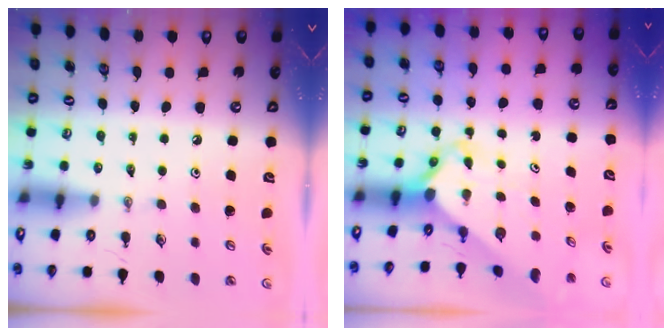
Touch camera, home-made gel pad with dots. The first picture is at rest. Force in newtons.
{"total": 2.8, "press": 2.7, "slide": 0.2}